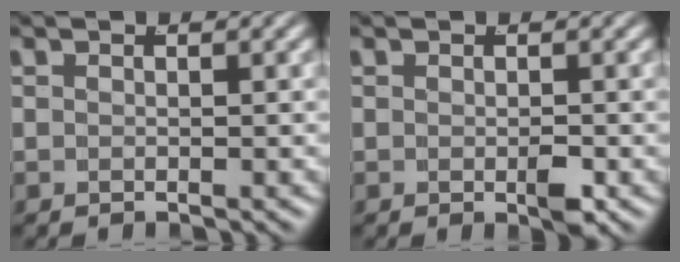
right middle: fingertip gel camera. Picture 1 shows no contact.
{"total": 1.2, "force": [-0.4, 0.4, 1.1], "torque": [-0.021, -0.008, -0.004]}